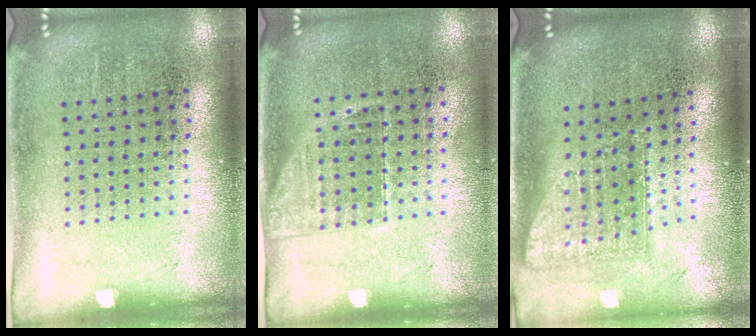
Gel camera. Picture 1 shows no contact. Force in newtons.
{"total": 1.2, "press": 1.0, "slide": 0.8}
{"total": 1.7, "press": 1.2, "slide": 1.1}